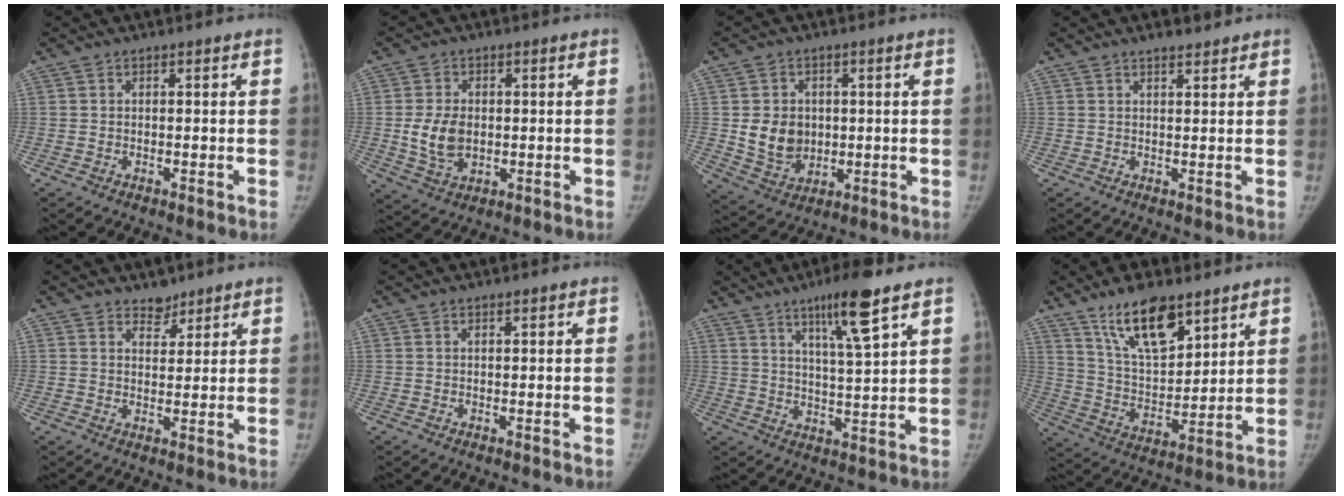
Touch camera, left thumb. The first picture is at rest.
{"total": 7.6, "force": [-0.1, 5.3, 5.5], "torque": [-0.092, -0.004, 0.006]}
{"total": 8.8, "force": [0.6, 7.3, 5.0], "torque": [-0.056, -0.010, 0.025]}
{"total": 2.7, "force": [2.2, 0.8, 1.2], "torque": [-0.012, -0.013, 0.032]}
{"total": 3.3, "force": [2.7, 1.8, 0.6], "torque": [0.010, -0.021, 0.042]}
{"total": 0.5, "force": [0.4, 0.1, 0.3], "torque": [-0.006, -0.001, 0.008]}
{"total": 10.7, "force": [6.5, 1.0, 8.5], "torque": [-0.139, -0.037, 0.108]}
{"total": 14.8, "force": [10.0, 6.0, 9.2], "torque": [-0.130, -0.059, 0.191]}